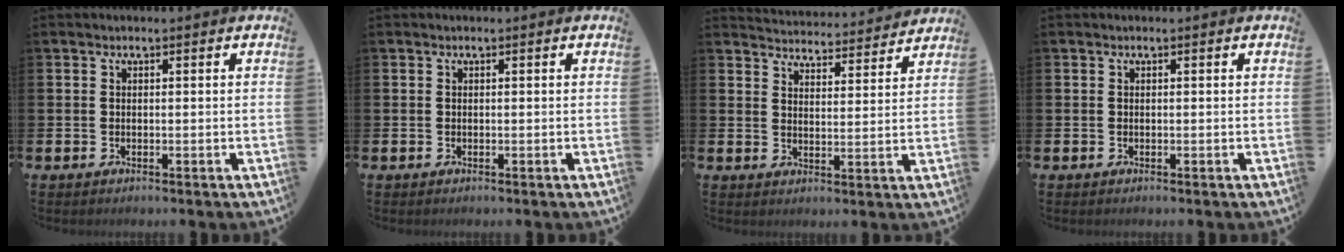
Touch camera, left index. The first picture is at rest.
{"total": 0.0}
{"total": 4.4, "force": [4.3, 0.4, -0.1], "torque": [-0.009, -0.041, 0.073]}
{"total": 0.0}